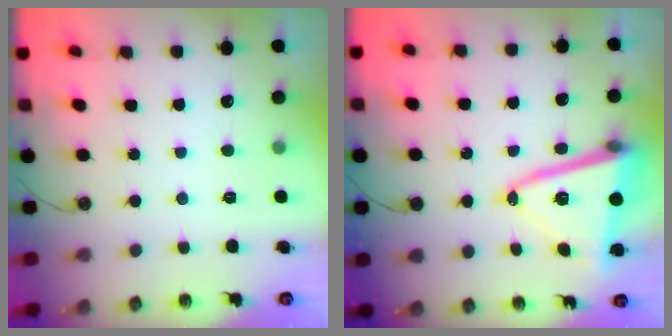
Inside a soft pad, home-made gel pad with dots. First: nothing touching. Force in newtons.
{"total": 14.6, "press": 14.4, "slide": 2.3}